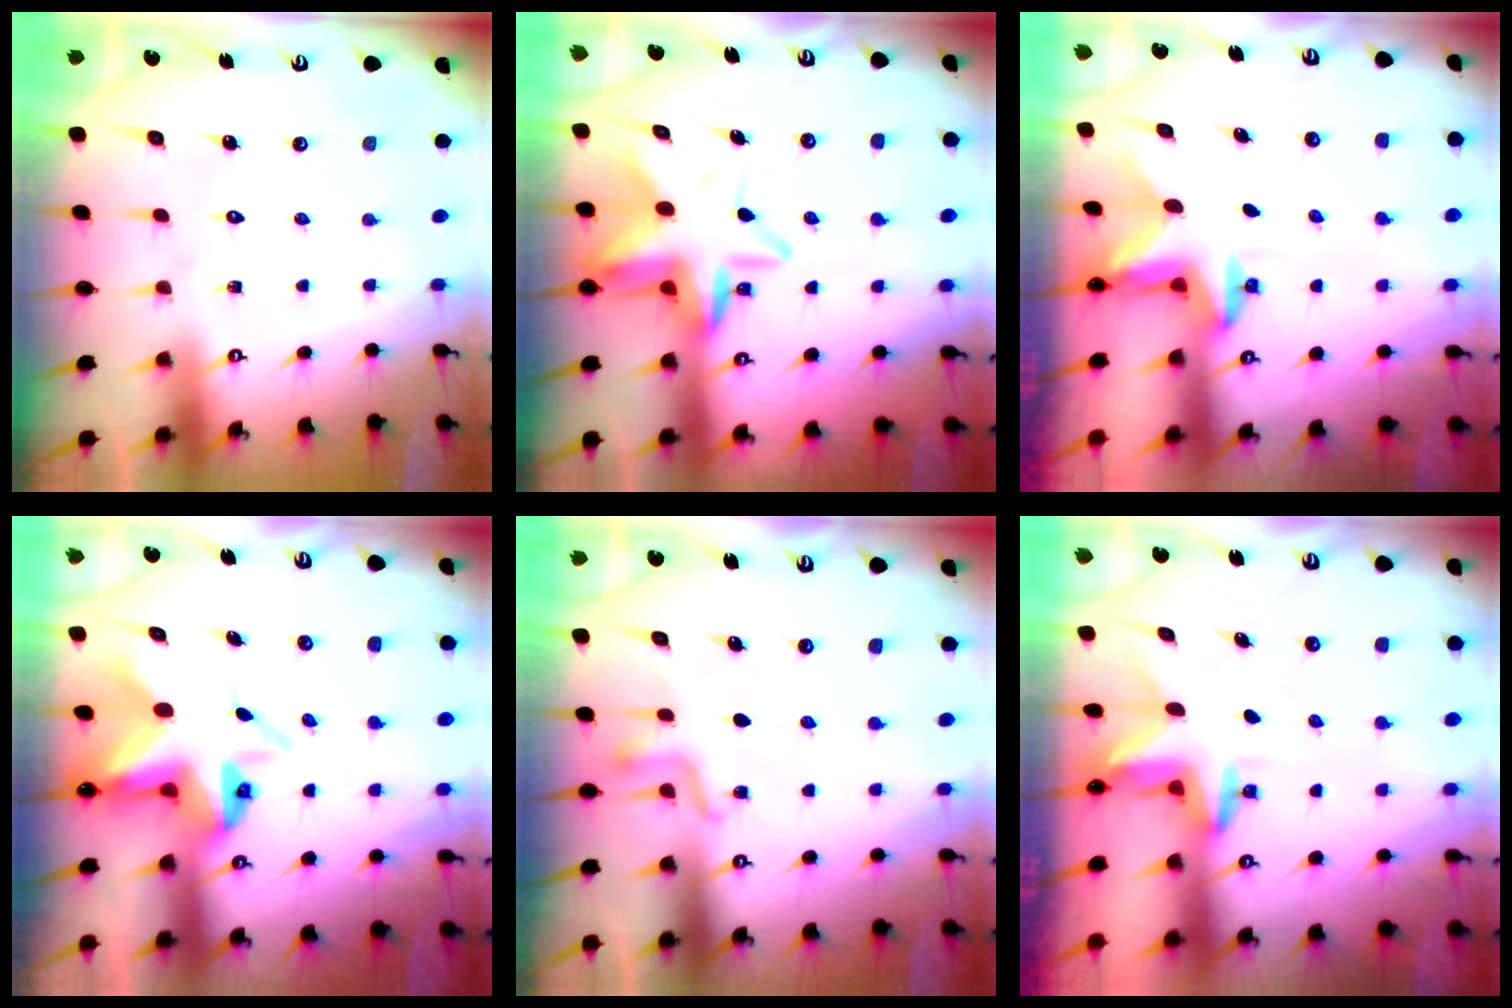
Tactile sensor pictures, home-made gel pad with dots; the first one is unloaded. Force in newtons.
{"total": 10.0, "press": 9.6, "slide": 2.8}
{"total": 2.4, "press": 2.3, "slide": 0.4}
{"total": 6.5, "press": 6.4, "slide": 0.8}
{"total": 3.0, "press": 2.9, "slide": 0.8}
{"total": 3.2, "press": 3.2, "slide": 0.3}